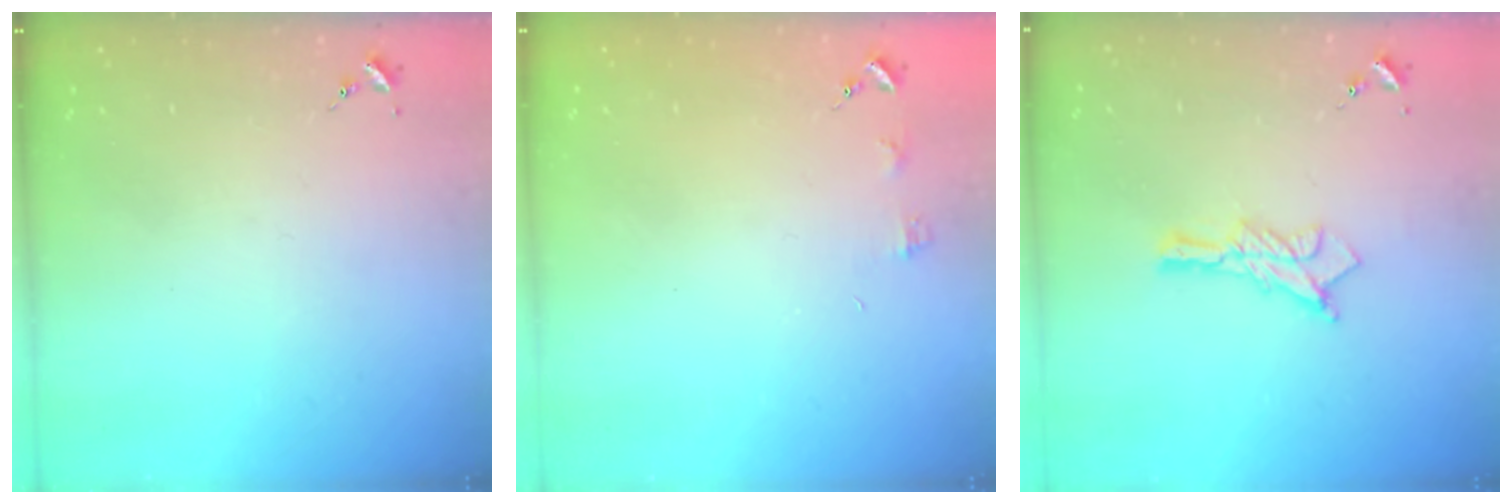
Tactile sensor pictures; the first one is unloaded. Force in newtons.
{"total": 3.9, "press": 3.8, "slide": 0.5}
{"total": 10.6, "press": 10.6, "slide": 0.8}